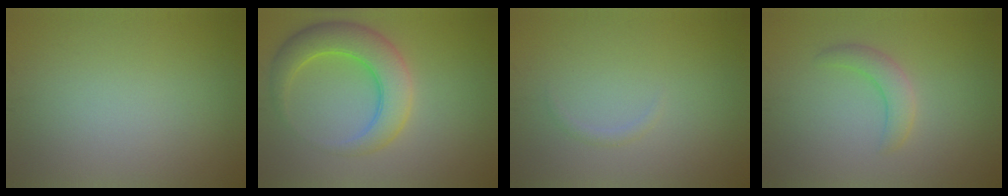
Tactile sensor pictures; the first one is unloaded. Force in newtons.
{"total": 5.8, "press": 5.8, "slide": 0.1}
{"total": 0.6, "press": 0.6, "slide": 0.0}
{"total": 2.3, "press": 2.2, "slide": 0.2}